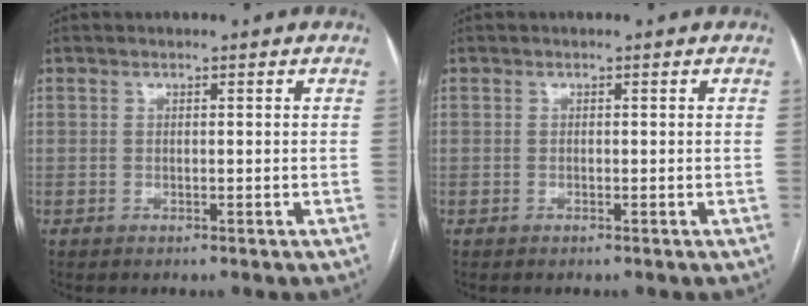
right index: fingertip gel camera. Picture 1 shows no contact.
{"total": 0.0}